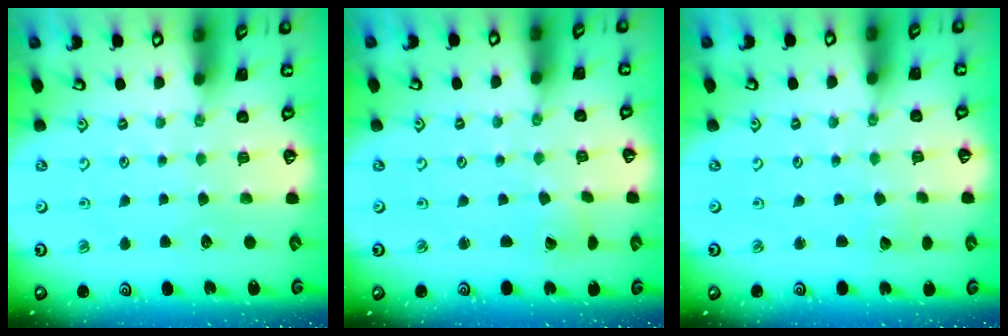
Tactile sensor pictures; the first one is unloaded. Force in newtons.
{"total": 1.7, "press": 1.7, "slide": 0.0}
{"total": 1.9, "press": 1.9, "slide": 0.3}